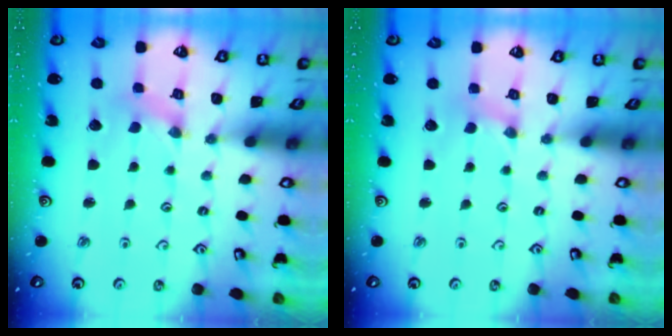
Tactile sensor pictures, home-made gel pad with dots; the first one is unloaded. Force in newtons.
{"total": 1.7, "press": 1.7, "slide": 0.2}